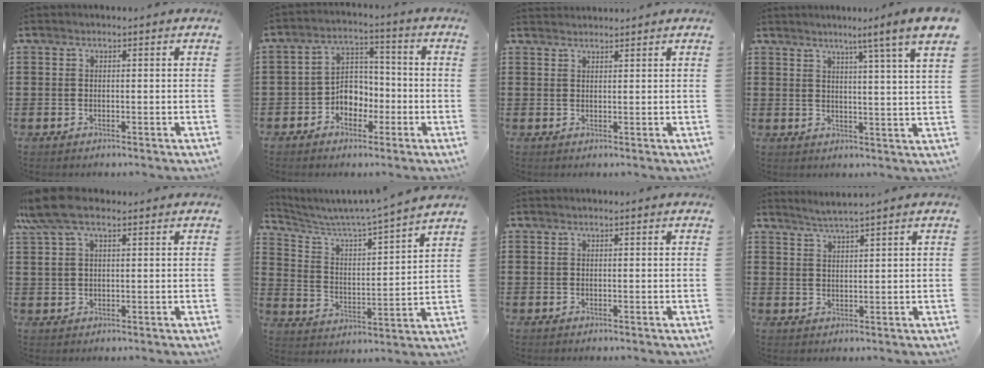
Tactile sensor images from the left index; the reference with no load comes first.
{"total": 5.3, "force": [-2.4, 4.2, 2.1], "torque": [-0.046, 0.014, -0.048]}
{"total": 1.3, "force": [1.3, 0.1, 0.0], "torque": [-0.002, -0.001, 0.027]}
{"total": 5.5, "force": [3.8, -1.6, 3.6], "torque": [-0.068, -0.032, 0.051]}
{"total": 7.8, "force": [4.6, 3.0, 5.5], "torque": [-0.136, 0.001, 0.081]}
{"total": 4.4, "force": [4.0, -0.3, 1.8], "torque": [-0.056, -0.039, 0.056]}
{"total": 0.0}
{"total": 2.3, "force": [2.1, -0.5, 0.7], "torque": [-0.016, -0.001, 0.040]}